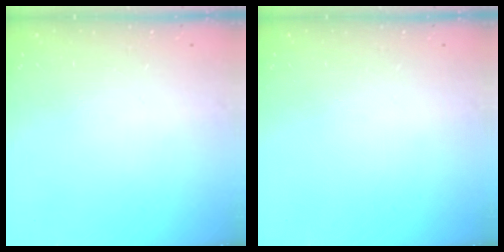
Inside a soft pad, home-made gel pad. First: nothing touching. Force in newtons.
{"total": 0.0}